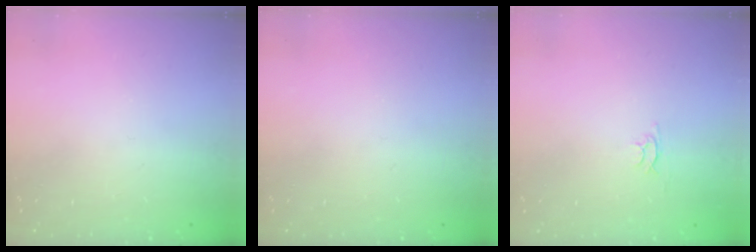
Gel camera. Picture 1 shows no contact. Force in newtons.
{"total": 0.0}
{"total": 2.4, "press": 2.4, "slide": 0.3}